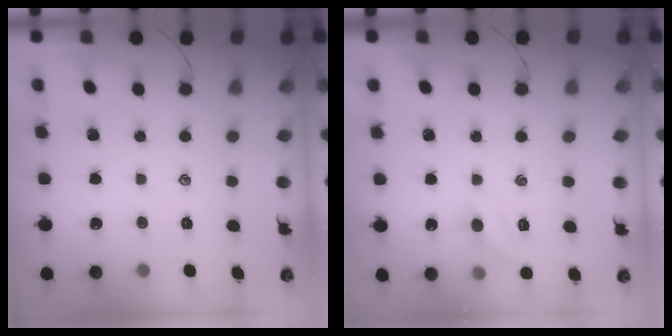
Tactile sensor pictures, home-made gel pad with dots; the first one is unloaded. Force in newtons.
{"total": 6.0, "press": 5.8, "slide": 1.5}